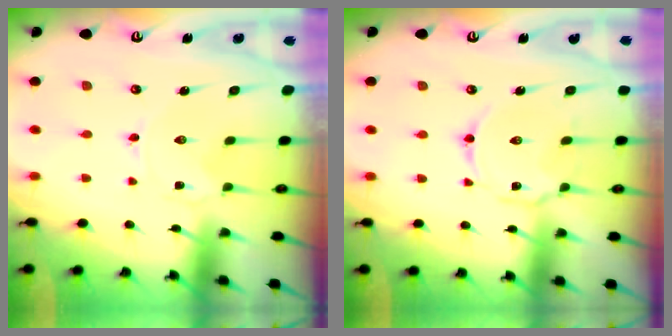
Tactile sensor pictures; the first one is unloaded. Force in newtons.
{"total": 6.7, "press": 6.7, "slide": 0.5}